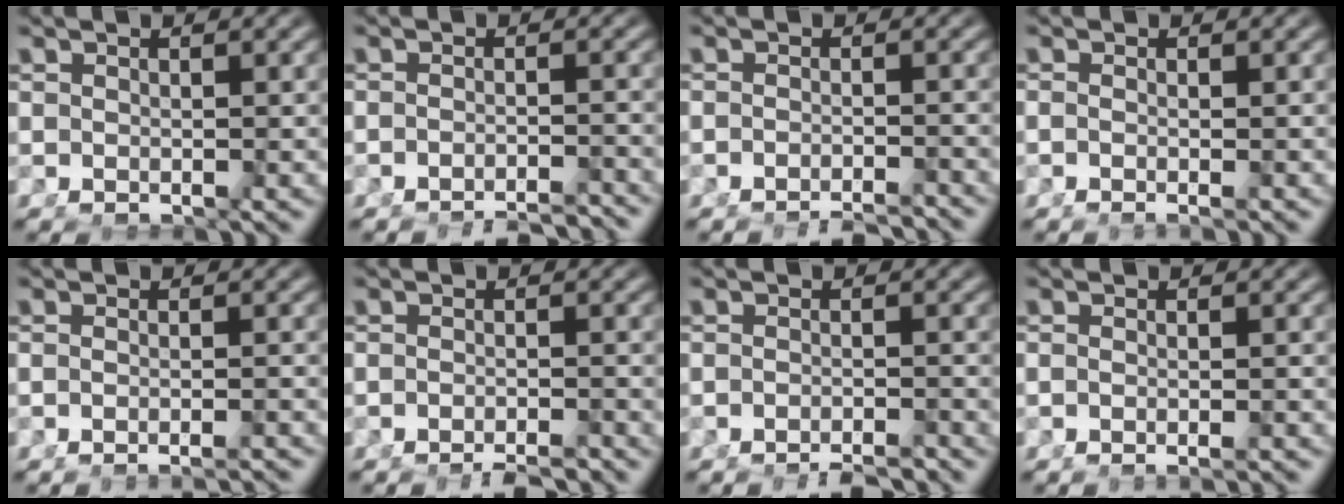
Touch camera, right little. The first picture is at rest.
{"total": 6.1, "force": [-6.0, 0.6, 1.0], "torque": [0.001, -0.012, -0.092]}
{"total": 4.4, "force": [-4.3, 0.3, 0.8], "torque": [0.000, -0.009, -0.068]}
{"total": 1.3, "force": [-0.7, -0.4, 1.0], "torque": [-0.015, -0.002, -0.012]}
{"total": 2.2, "force": [-2.0, -0.2, 0.9], "torque": [-0.013, 0.004, -0.036]}
{"total": 3.7, "force": [-3.5, 0.4, 1.0], "torque": [-0.005, -0.005, -0.057]}
{"total": 4.0, "force": [-3.9, 0.4, 0.9], "torque": [-0.002, -0.007, -0.062]}
{"total": 1.9, "force": [-1.6, -0.3, 1.0], "torque": [-0.014, 0.004, -0.029]}